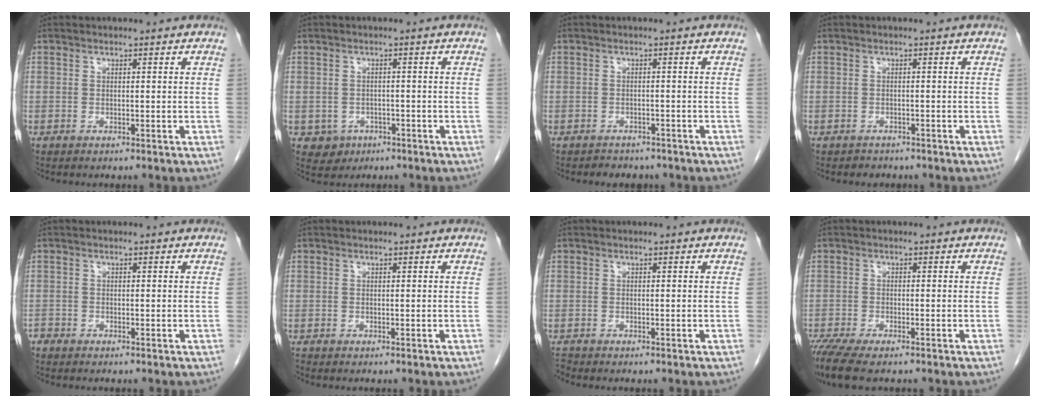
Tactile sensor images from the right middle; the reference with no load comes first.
{"total": 3.2, "force": [-1.4, 2.8, 0.6], "torque": [-0.005, 0.008, -0.013]}
{"total": 3.4, "force": [-3.0, 1.6, 0.4], "torque": [-0.014, 0.001, -0.037]}
{"total": 1.5, "force": [-1.3, 0.8, -0.1], "torque": [-0.011, -0.001, -0.021]}
{"total": 1.1, "force": [-1.0, 0.4, 0.0], "torque": [-0.001, 0.000, -0.020]}
{"total": 0.0}
{"total": 0.7, "force": [-0.6, -0.1, -0.2], "torque": [-0.001, -0.007, -0.012]}
{"total": 7.0, "force": [-5.4, 1.5, 4.1], "torque": [-0.072, -0.016, -0.091]}